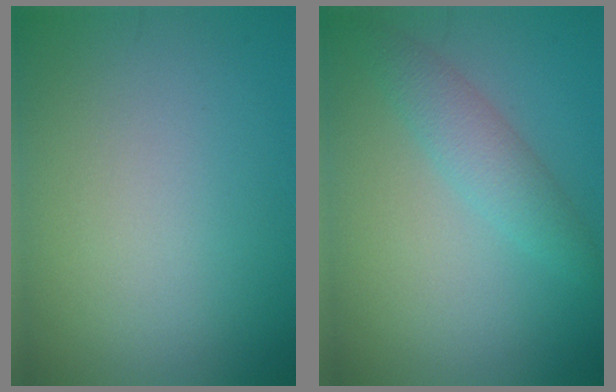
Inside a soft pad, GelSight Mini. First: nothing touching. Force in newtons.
{"total": 2.8, "press": 2.8, "slide": 0.1}